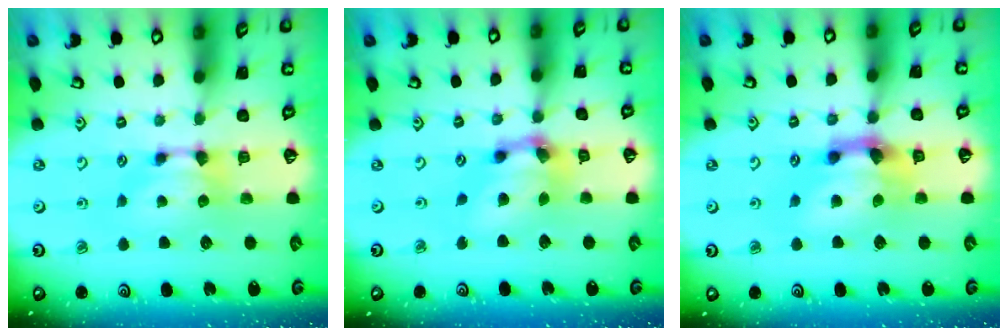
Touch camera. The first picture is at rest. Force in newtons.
{"total": 5.7, "press": 5.3, "slide": 2.1}
{"total": 5.0, "press": 4.4, "slide": 2.3}